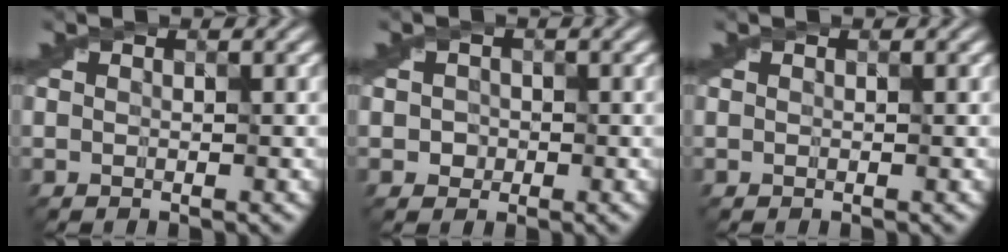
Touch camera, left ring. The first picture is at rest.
{"total": 1.1, "force": [0.0, 1.1, 0.1], "torque": [0.010, -0.001, -0.004]}
{"total": 0.0}